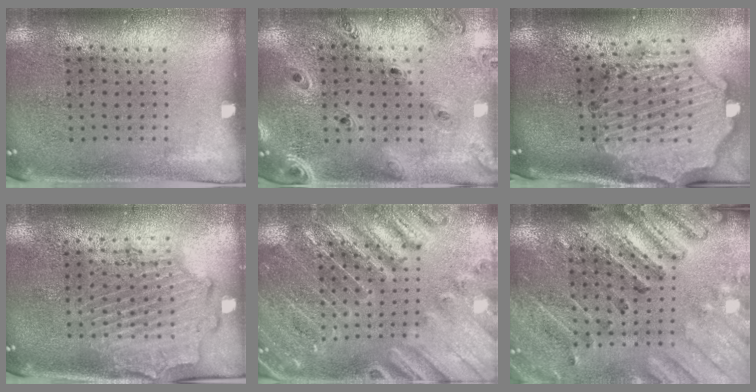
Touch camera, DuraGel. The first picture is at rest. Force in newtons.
{"total": 1.3, "press": 1.3, "slide": 0.2}
{"total": 3.0, "press": 2.7, "slide": 1.3}
{"total": 1.9, "press": 1.7, "slide": 0.7}
{"total": 3.1, "press": 3.1, "slide": 0.6}
{"total": 2.6, "press": 2.6, "slide": 0.2}